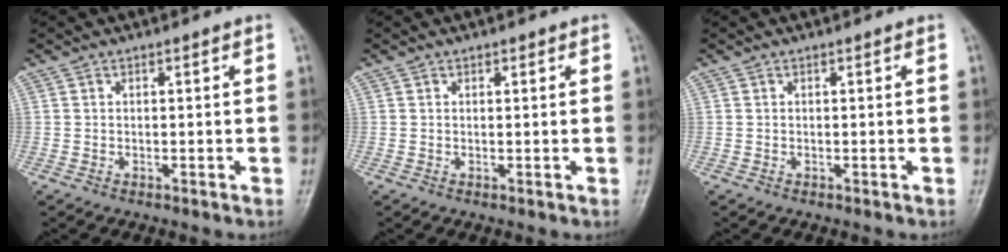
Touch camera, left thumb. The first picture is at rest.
{"total": 0.6, "force": [0.4, 0.3, 0.3], "torque": [0.000, -0.002, 0.003]}
{"total": 0.0}